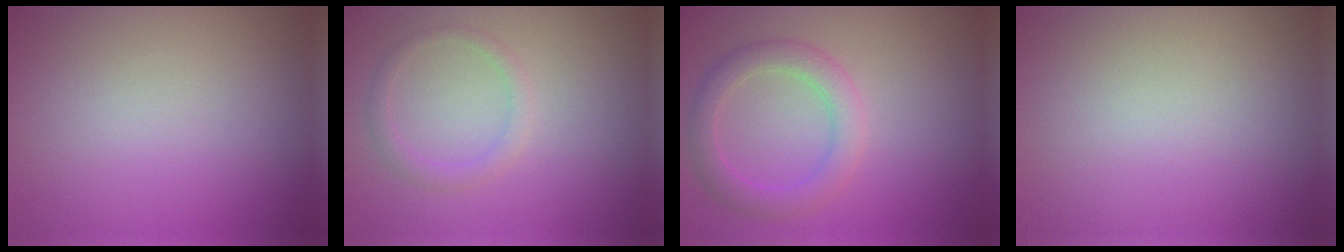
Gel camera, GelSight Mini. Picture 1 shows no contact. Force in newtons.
{"total": 1.5, "press": 1.5, "slide": 0.1}
{"total": 3.2, "press": 3.2, "slide": 0.1}
{"total": 0.0}